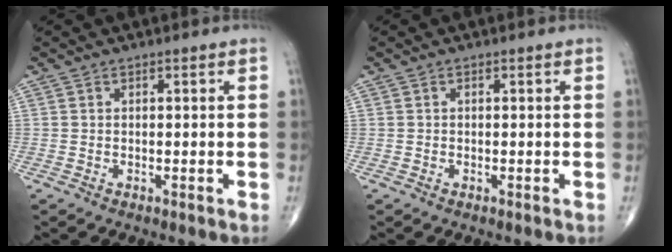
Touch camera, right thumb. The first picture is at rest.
{"total": 0.0}